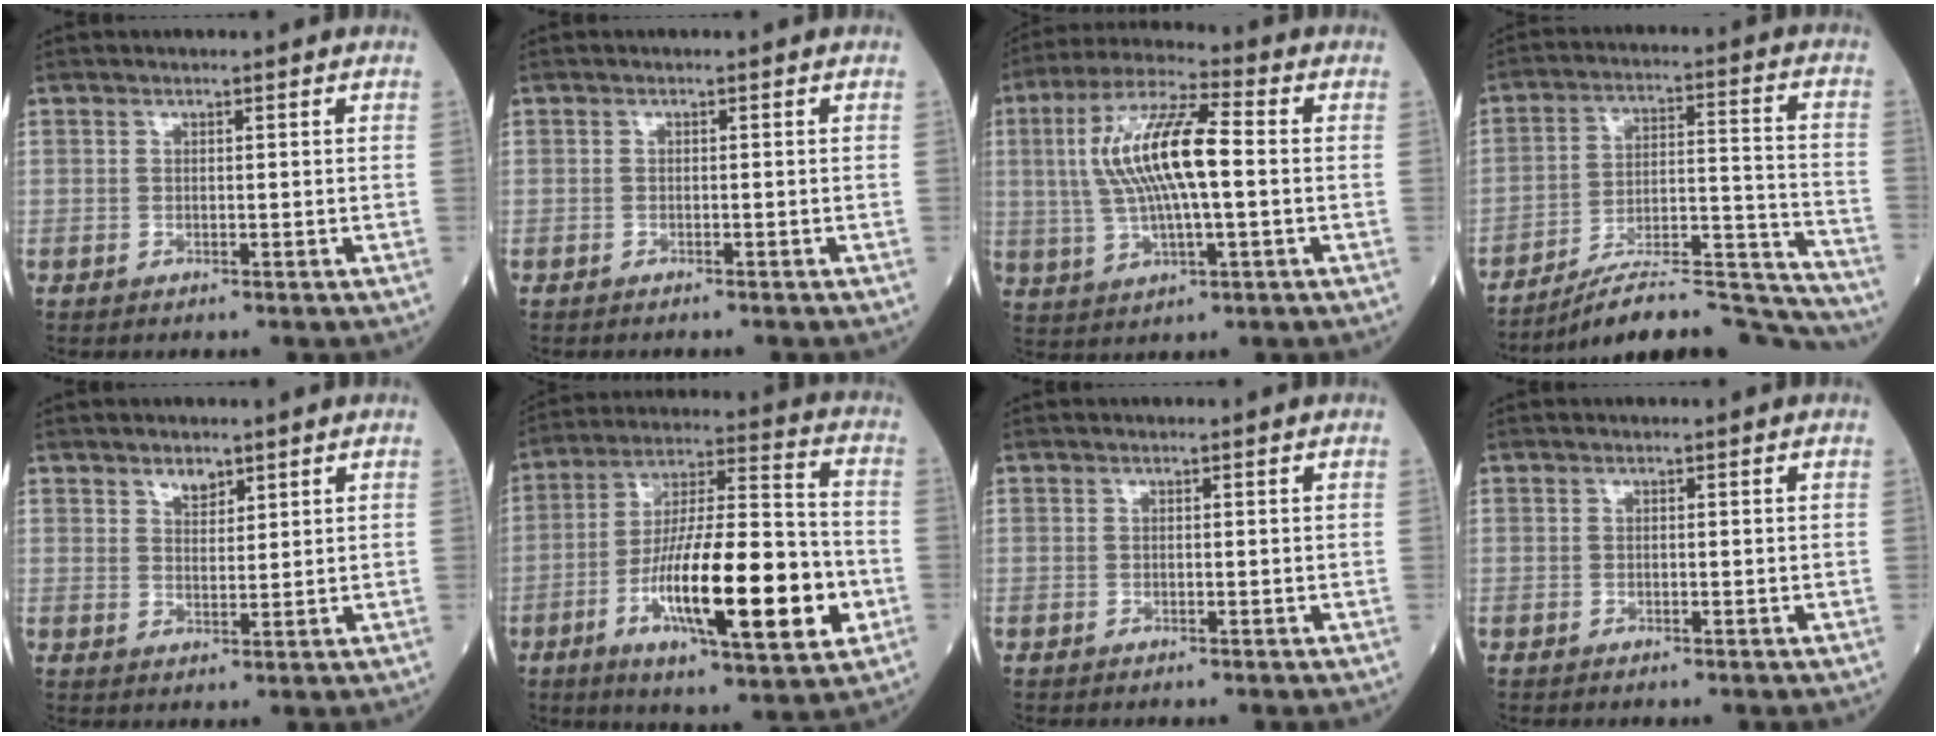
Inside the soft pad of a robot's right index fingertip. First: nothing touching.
{"total": 1.8, "force": [-1.4, 0.7, 0.8], "torque": [-0.021, -0.005, -0.016]}
{"total": 14.2, "force": [0.9, 3.7, 13.7], "torque": [-0.285, 0.022, 0.016]}
{"total": 21.8, "force": [-20.6, 1.4, 7.1], "torque": [-0.071, 0.034, -0.311]}
{"total": 3.4, "force": [2.3, 1.9, 1.6], "torque": [-0.035, 0.000, 0.046]}
{"total": 22.9, "force": [-6.5, 4.8, 21.4], "torque": [-0.377, -0.008, -0.102]}
{"total": 0.0}
{"total": 0.0}